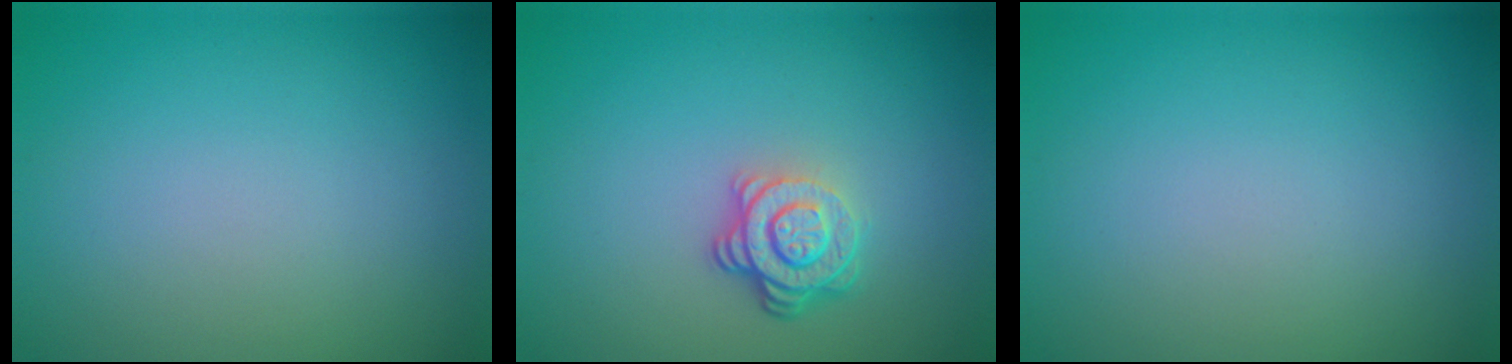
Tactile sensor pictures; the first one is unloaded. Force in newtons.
{"total": 3.9, "press": 2.8, "slide": 2.7}
{"total": 0.0}